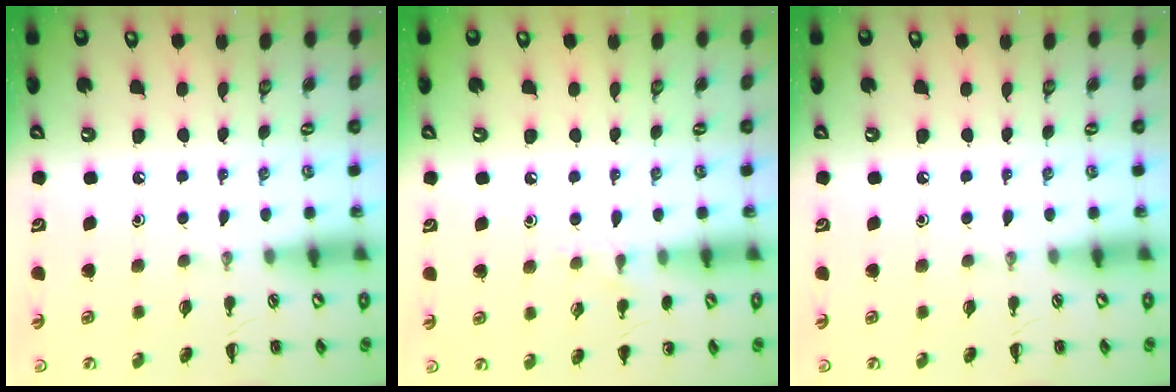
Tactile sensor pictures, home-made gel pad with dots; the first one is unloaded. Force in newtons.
{"total": 6.5, "press": 6.2, "slide": 1.9}
{"total": 0.0}